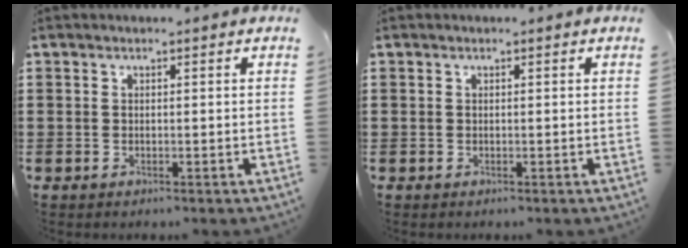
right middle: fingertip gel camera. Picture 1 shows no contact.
{"total": 0.0}